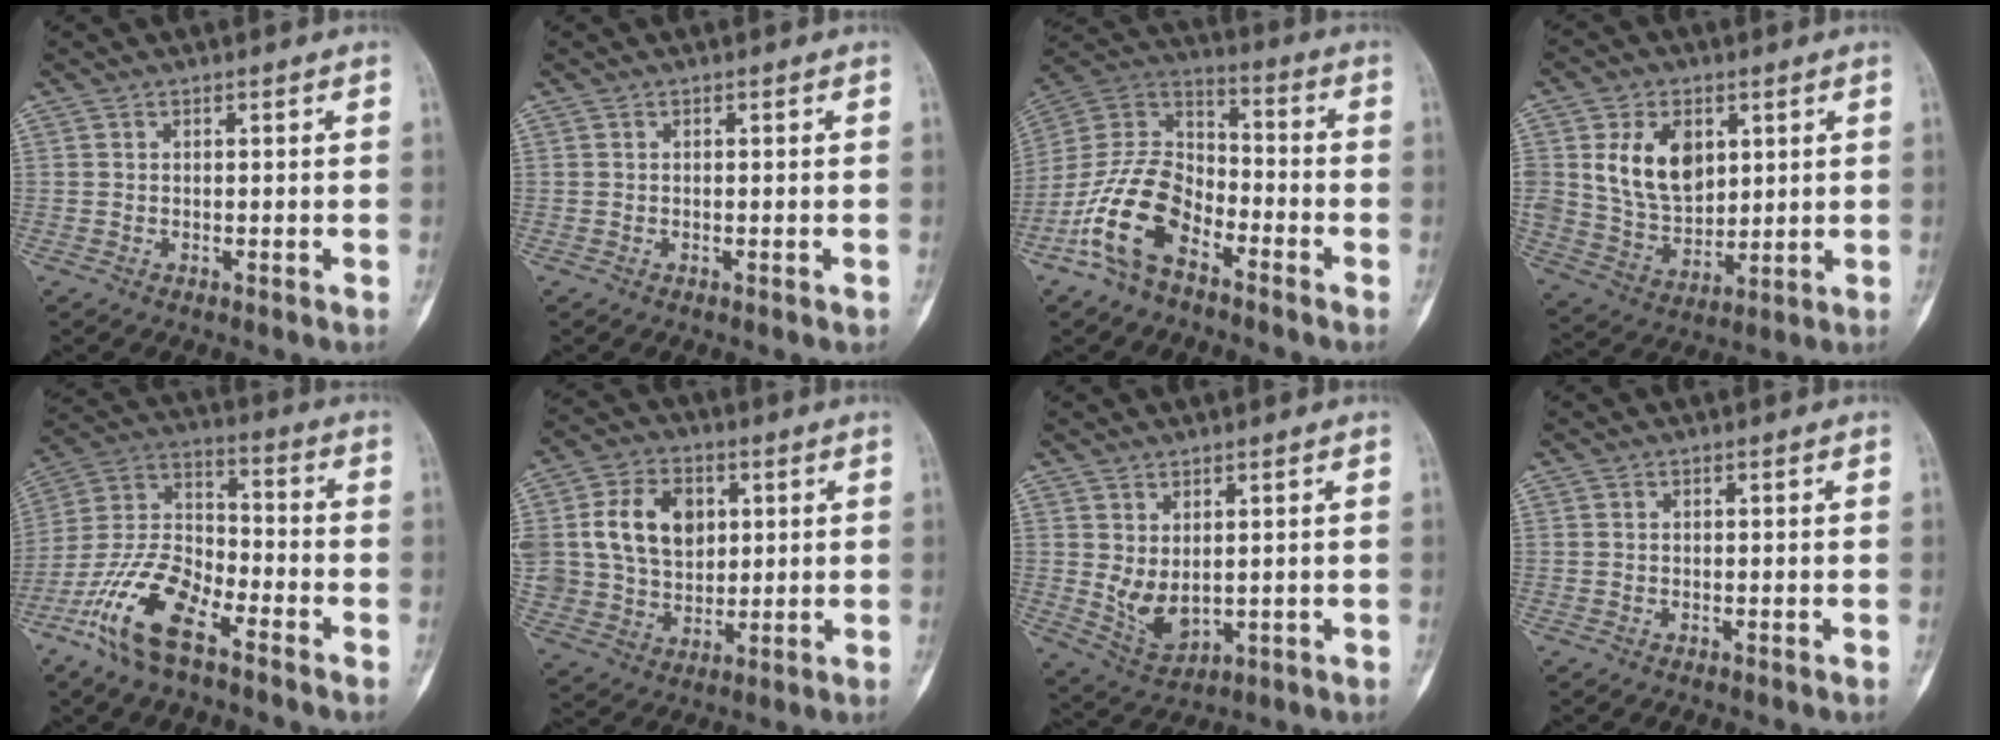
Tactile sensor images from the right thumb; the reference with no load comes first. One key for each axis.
{"total": 0.0}
{"total": 15.5, "fx": -8.3, "fy": 8.7, "fz": 9.8, "tx": -0.183, "ty": 0.065, "tz": -0.169}
{"total": 13.3, "fx": 4.0, "fy": 9.3, "fz": 8.7, "tx": -0.121, "ty": -0.021, "tz": 0.086}
{"total": 15.1, "fx": -8.9, "fy": 6.1, "fz": 10.6, "tx": -0.211, "ty": 0.053, "tz": -0.178}
{"total": 16.1, "fx": 3.6, "fy": 12.1, "fz": 10.0, "tx": -0.164, "ty": -0.001, "tz": 0.075}
{"total": 6.2, "fx": 0.9, "fy": 3.7, "fz": 4.9, "tx": -0.077, "ty": -0.016, "tz": 0.039}
{"total": 0.0}